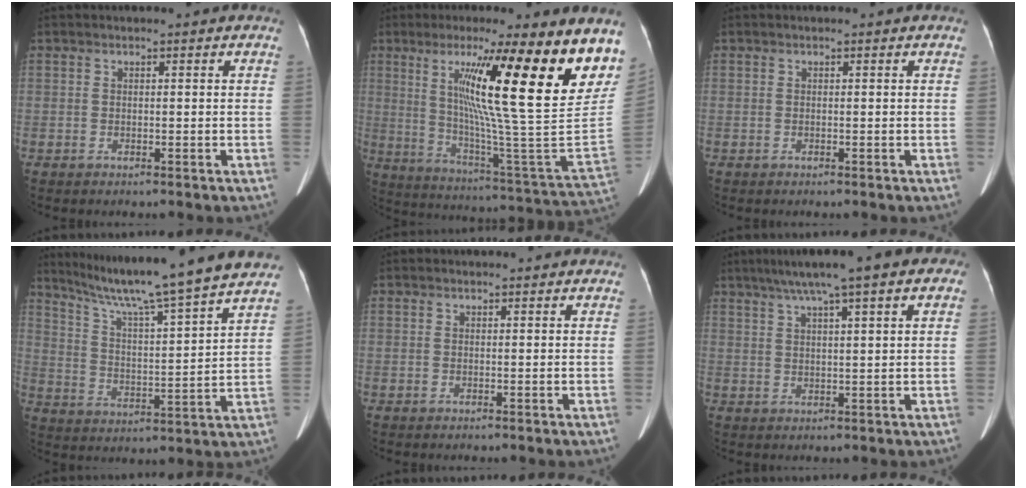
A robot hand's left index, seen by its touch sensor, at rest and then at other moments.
{"total": 25.7, "force": [13.3, 0.5, 22.0], "torque": [-0.272, -0.020, 0.203]}
{"total": 0.0}
{"total": 19.3, "force": [16.7, -1.6, 9.6], "torque": [-0.165, -0.013, 0.248]}
{"total": 1.1, "force": [1.1, 0.2, 0.2], "torque": [-0.008, 0.009, 0.015]}
{"total": 11.9, "force": [7.2, 1.6, 9.3], "torque": [-0.136, 0.041, 0.098]}